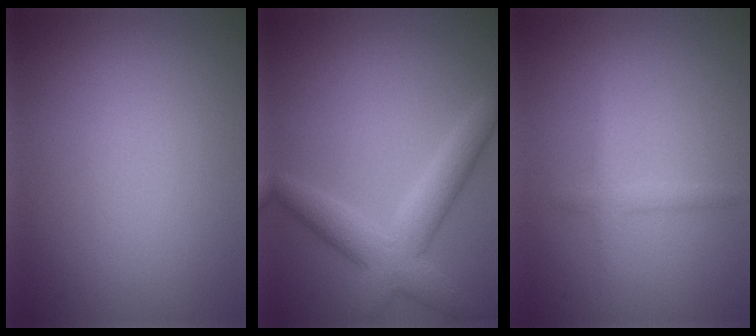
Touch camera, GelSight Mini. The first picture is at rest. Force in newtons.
{"total": 5.0, "press": 5.0, "slide": 0.2}
{"total": 1.4, "press": 1.4, "slide": 0.1}